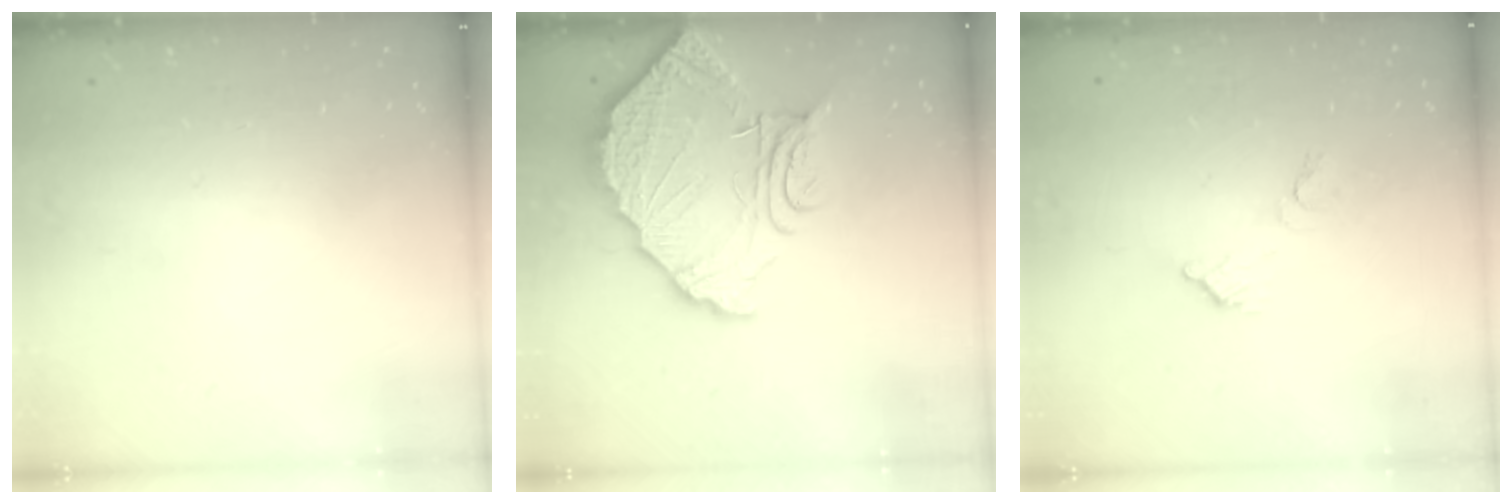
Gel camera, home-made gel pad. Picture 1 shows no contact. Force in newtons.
{"total": 14.6, "press": 14.6, "slide": 1.2}
{"total": 5.2, "press": 5.2, "slide": 0.2}